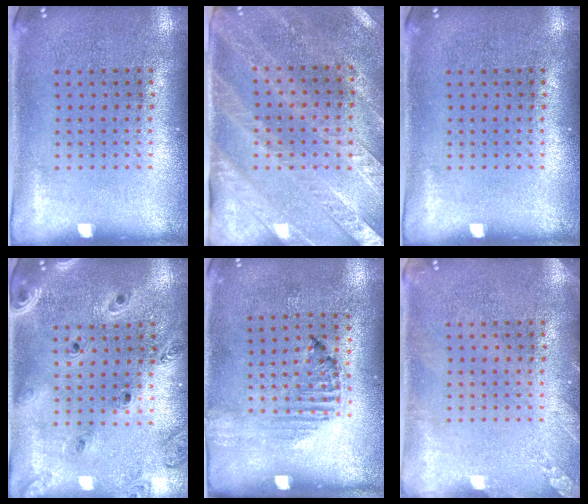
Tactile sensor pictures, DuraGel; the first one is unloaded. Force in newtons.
{"total": 2.6, "press": 2.4, "slide": 1.2}
{"total": 0.0}
{"total": 1.2, "press": 1.2, "slide": 0.2}
{"total": 1.2, "press": 1.2, "slide": 0.4}
{"total": 1.3, "press": 1.3, "slide": 0.2}